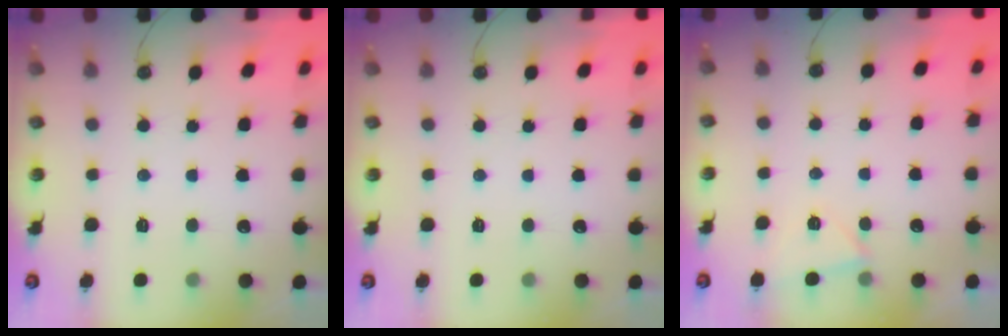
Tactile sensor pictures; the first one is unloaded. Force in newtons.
{"total": 0.0}
{"total": 4.0, "press": 2.3, "slide": 3.2}